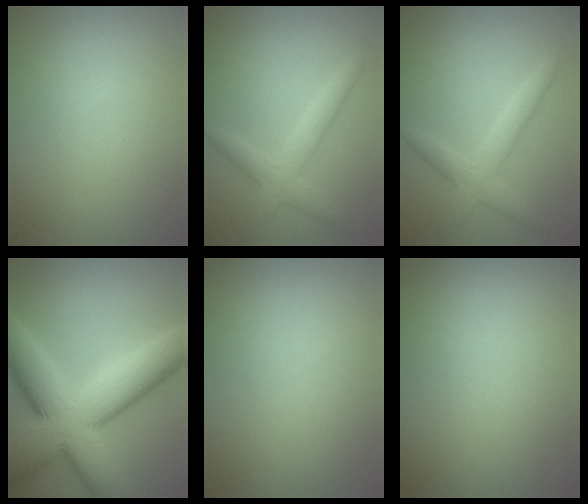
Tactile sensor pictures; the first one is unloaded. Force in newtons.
{"total": 3.0, "press": 3.0, "slide": 0.1}
{"total": 3.0, "press": 3.0, "slide": 0.1}
{"total": 13.1, "press": 13.1, "slide": 0.4}
{"total": 0.0}
{"total": 0.0}